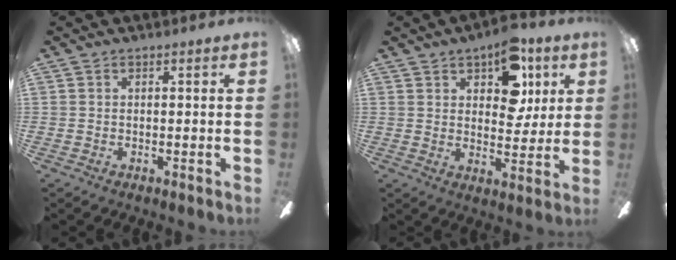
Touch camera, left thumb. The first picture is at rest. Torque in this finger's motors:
{"motor_torque": [0.20, 0.43, 0.02, -0.20, 0.06]}